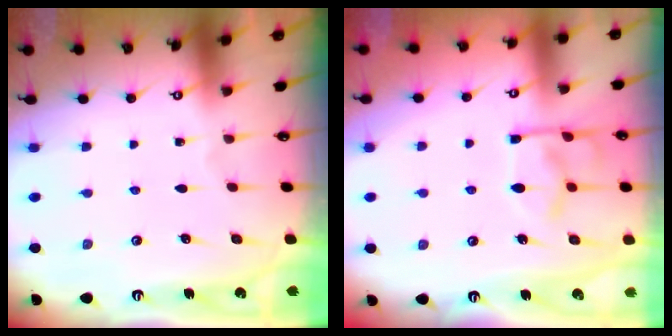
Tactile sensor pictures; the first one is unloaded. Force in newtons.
{"total": 8.3, "press": 8.2, "slide": 1.3}